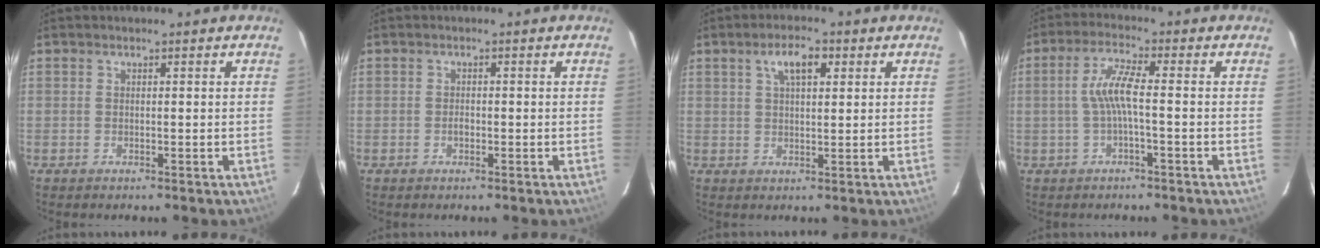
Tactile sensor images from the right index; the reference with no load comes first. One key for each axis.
{"total": 1.2, "fx": -0.5, "fy": 0.8, "fz": 0.7, "tx": -0.012, "ty": 0.003, "tz": -0.009}
{"total": 5.3, "fx": 2.3, "fy": 2.2, "fz": 4.2, "tx": -0.073, "ty": 0.013, "tz": 0.041}
{"total": 5.3, "fx": -0.9, "fy": 0.4, "fz": 5.2, "tx": -0.111, "ty": 0.007, "tz": -0.014}